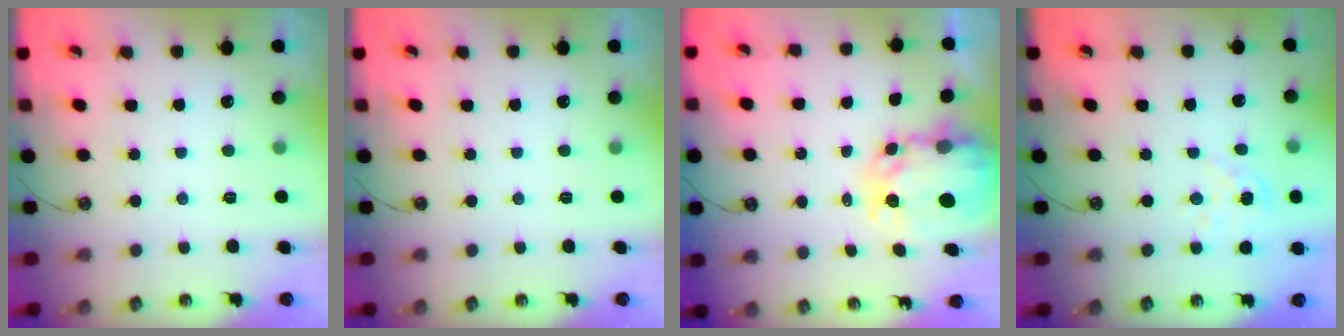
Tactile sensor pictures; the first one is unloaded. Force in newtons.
{"total": 0.0}
{"total": 8.2, "press": 8.2, "slide": 0.7}
{"total": 2.9, "press": 2.9, "slide": 0.3}